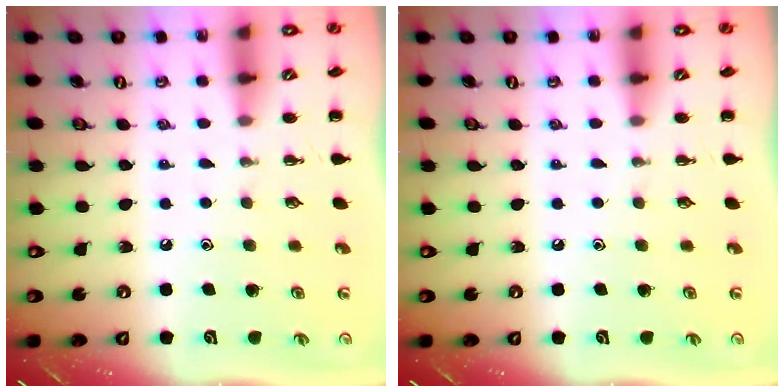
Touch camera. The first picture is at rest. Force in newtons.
{"total": 0.0}